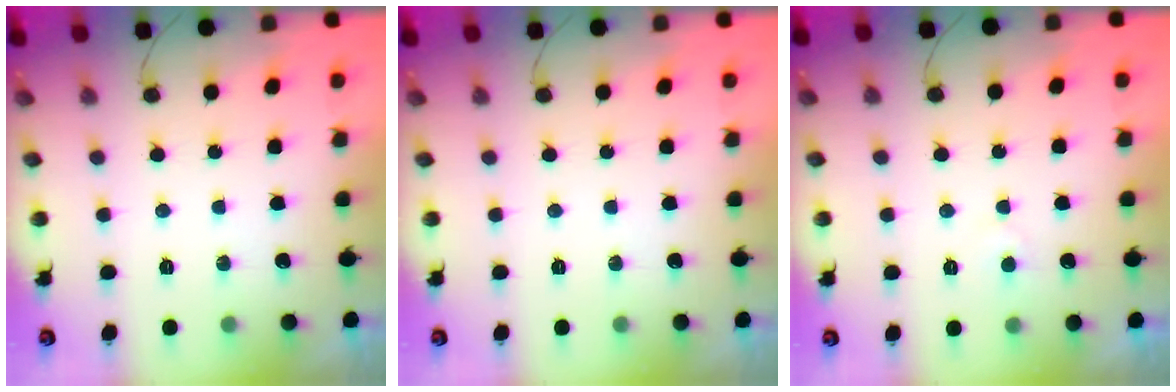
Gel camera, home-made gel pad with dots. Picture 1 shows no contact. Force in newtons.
{"total": 0.0}
{"total": 3.9, "press": 3.9, "slide": 0.5}